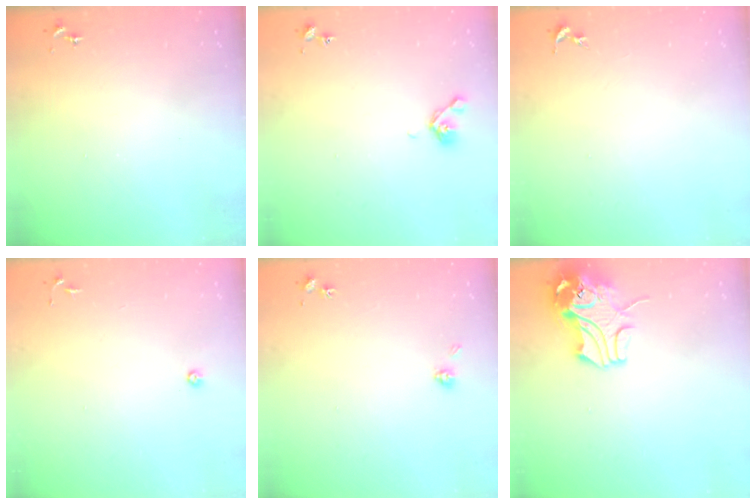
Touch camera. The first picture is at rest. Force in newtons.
{"total": 5.7, "press": 5.6, "slide": 1.2}
{"total": 0.0}
{"total": 3.2, "press": 3.1, "slide": 0.8}
{"total": 4.1, "press": 4.0, "slide": 1.1}
{"total": 12.1, "press": 12.0, "slide": 1.7}